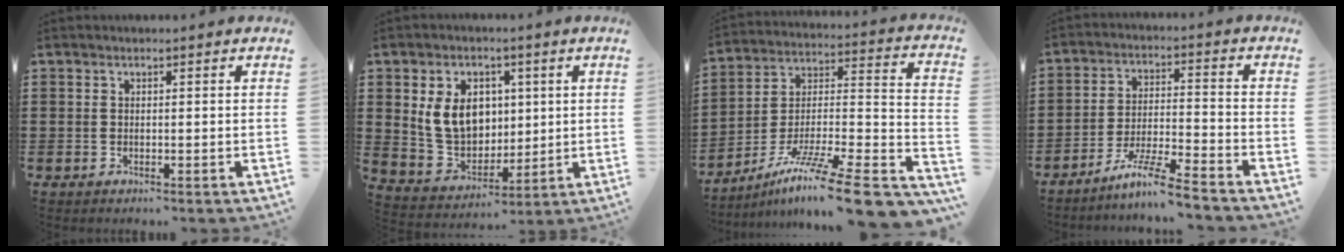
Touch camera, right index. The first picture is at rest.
{"total": 9.2, "force": [1.9, 7.2, 5.4], "torque": [-0.126, 0.014, 0.032]}
{"total": 13.3, "force": [-9.5, 1.2, 9.3], "torque": [-0.151, 0.013, -0.171]}
{"total": 7.7, "force": [-6.5, -0.3, 4.1], "torque": [-0.086, -0.008, -0.127]}